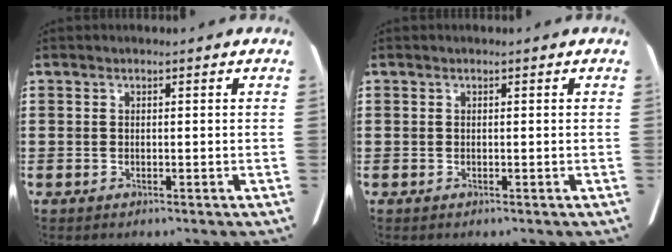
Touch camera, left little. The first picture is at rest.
{"total": 0.0}